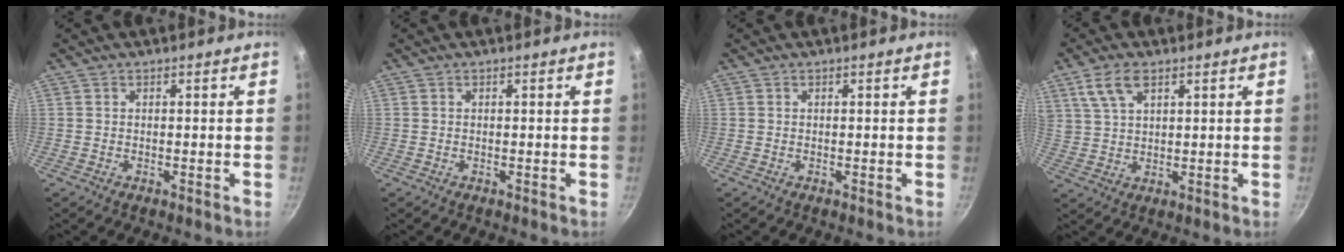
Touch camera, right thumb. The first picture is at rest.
{"total": 0.0}
{"total": 0.0}
{"total": 6.8, "force": [3.7, 3.6, 4.5], "torque": [-0.080, -0.004, 0.077]}